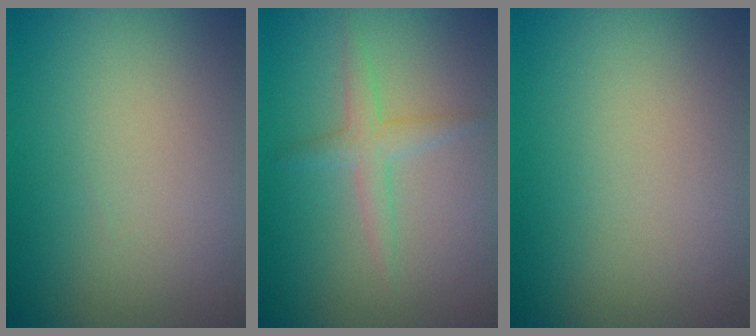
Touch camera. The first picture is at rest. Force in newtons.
{"total": 2.2, "press": 2.2, "slide": 0.1}
{"total": 0.0}